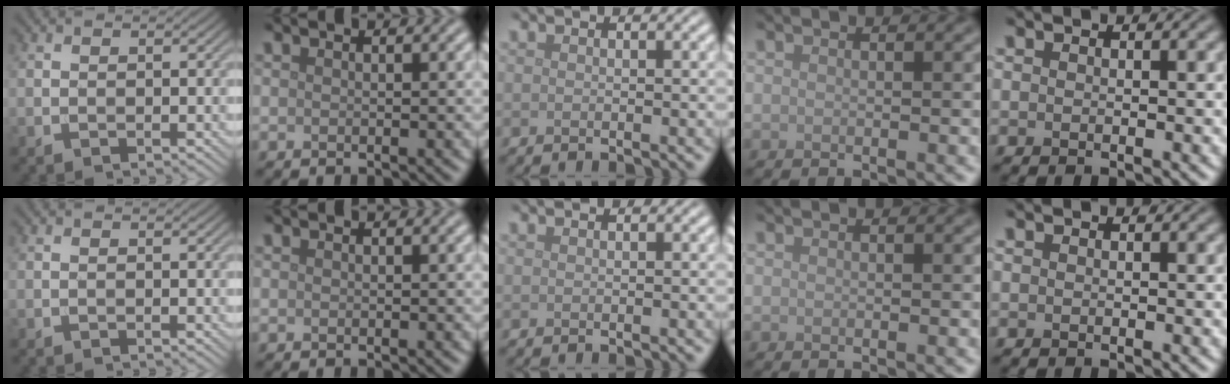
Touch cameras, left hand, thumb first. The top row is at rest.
{}